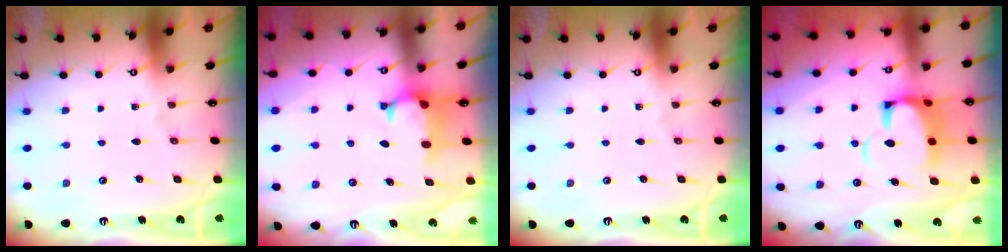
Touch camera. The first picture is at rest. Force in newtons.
{"total": 0.9, "press": 0.2, "slide": 0.9}
{"total": 0.0}
{"total": 4.7, "press": 4.5, "slide": 1.4}